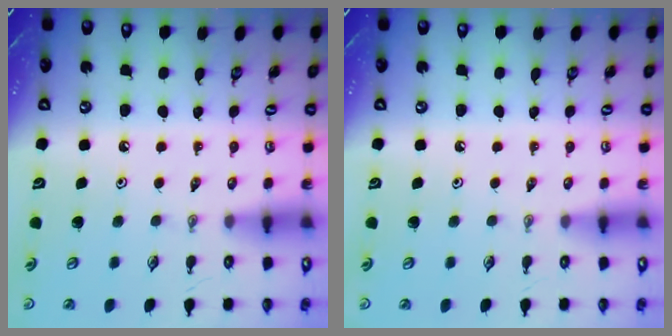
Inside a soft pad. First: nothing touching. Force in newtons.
{"total": 0.0}